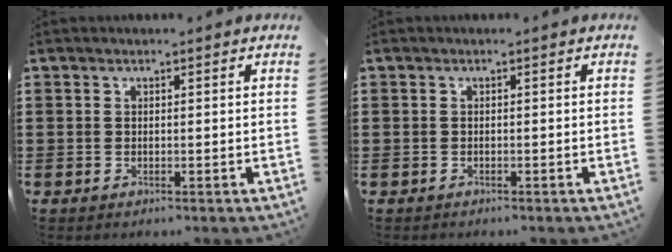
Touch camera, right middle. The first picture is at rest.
{"total": 0.5, "force": [-0.4, 0.3, -0.1], "torque": [0.002, 0.005, -0.011]}